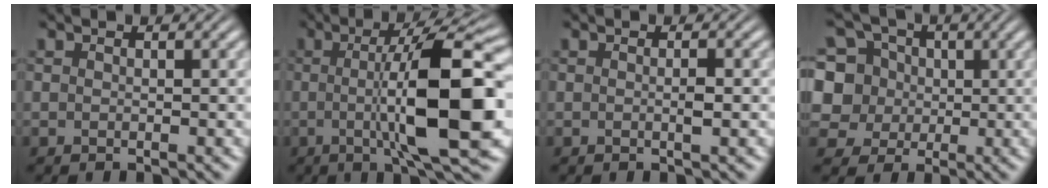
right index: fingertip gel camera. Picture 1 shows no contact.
{"total": 12.4, "force": [-0.3, 2.8, 12.1], "torque": [-0.169, 0.008, -0.002]}
{"total": 1.0, "force": [-0.2, 0.0, 1.0], "torque": [-0.012, 0.001, -0.008]}
{"total": 12.1, "force": [0.4, 11.2, 4.5], "torque": [-0.129, -0.044, 0.008]}